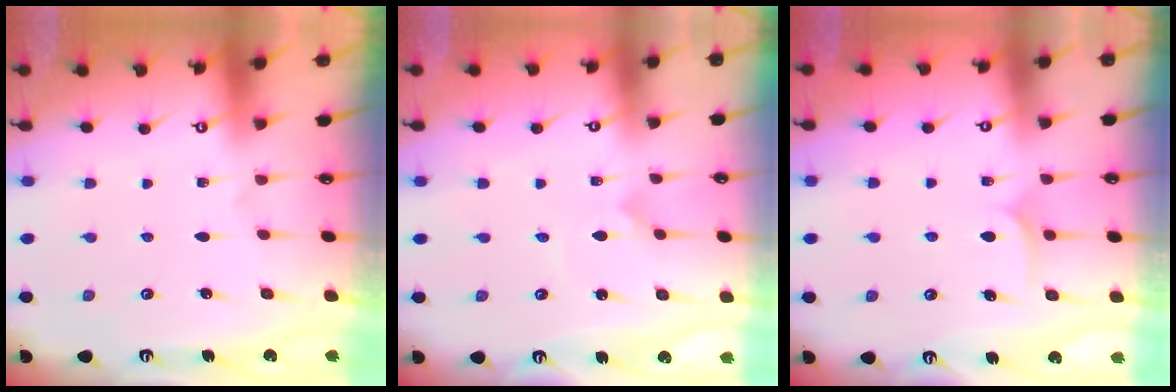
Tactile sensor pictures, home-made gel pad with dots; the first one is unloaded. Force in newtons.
{"total": 0.8, "press": 0.8, "slide": 0.0}
{"total": 6.5, "press": 6.5, "slide": 0.3}